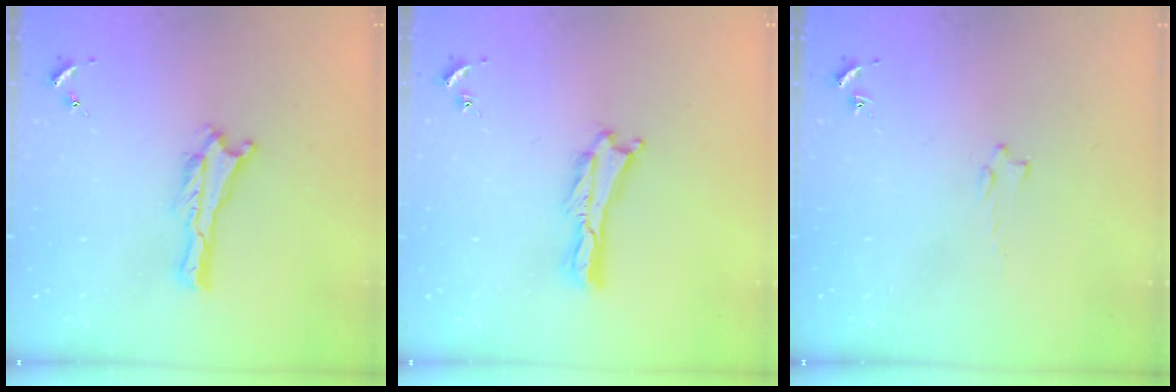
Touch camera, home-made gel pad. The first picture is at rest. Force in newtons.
{"total": 0.6, "press": 0.5, "slide": 0.2}
{"total": 0.8, "press": 0.7, "slide": 0.2}